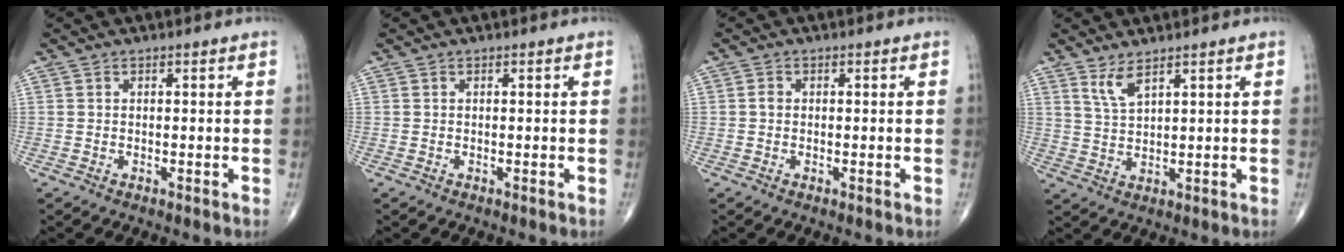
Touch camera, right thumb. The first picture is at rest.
{"total": 0.0}
{"total": 1.0, "force": [0.0, 0.8, 0.5], "torque": [-0.006, 0.002, -0.003]}
{"total": 3.9, "force": [2.8, 0.9, 2.6], "torque": [-0.053, -0.023, 0.062]}